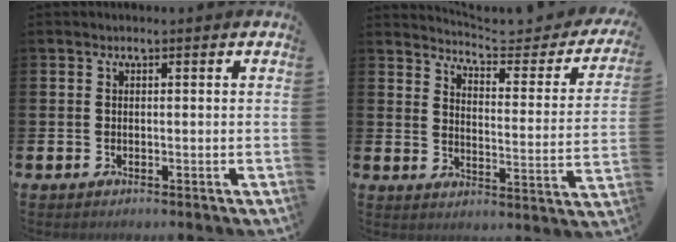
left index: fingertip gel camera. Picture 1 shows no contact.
{"total": 4.9, "force": [4.6, 0.8, 1.4], "torque": [-0.038, -0.042, 0.069]}